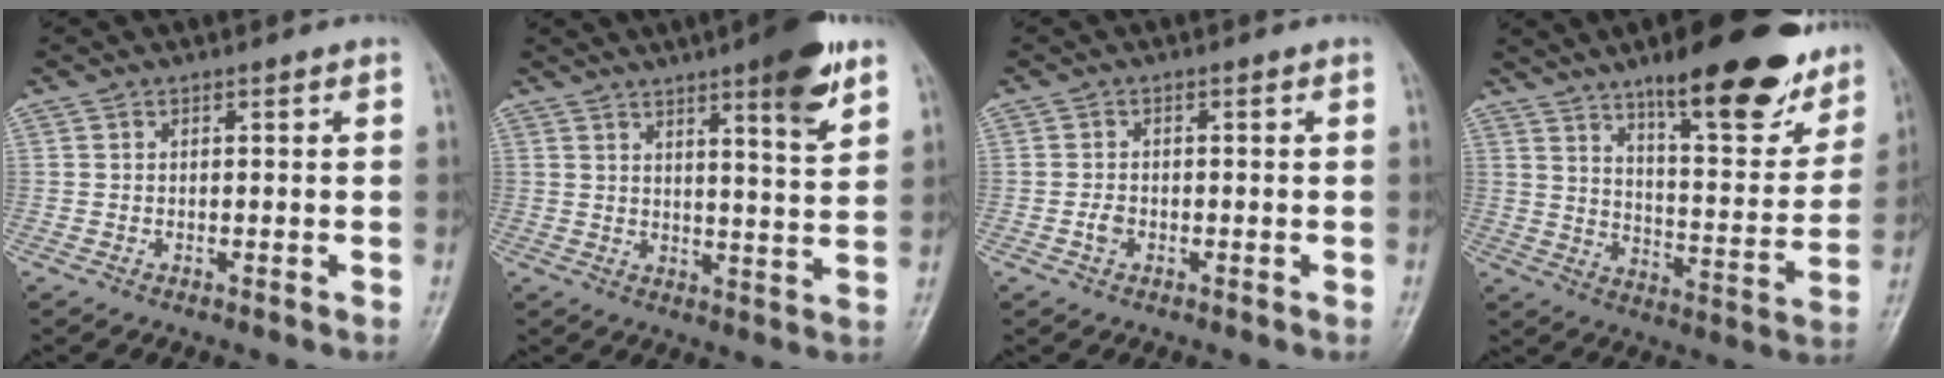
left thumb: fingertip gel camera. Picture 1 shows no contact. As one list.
[{"total": 10.6, "force": [6.4, 1.6, 8.3], "torque": [-0.105, -0.036, 0.087]}, {"total": 1.6, "force": [-0.6, 1.1, 0.9], "torque": [-0.015, 0.002, -0.013]}, {"total": 23.6, "force": [15.4, 6.9, 16.5], "torque": [-0.184, -0.066, 0.227]}]